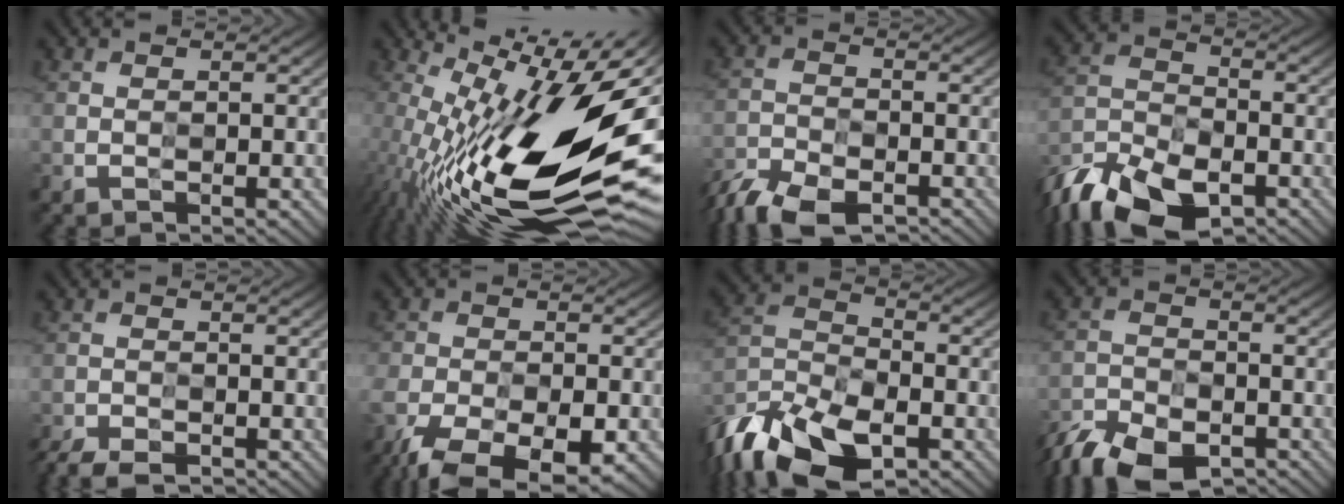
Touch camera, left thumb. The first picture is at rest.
{"total": 18.7, "force": [-1.5, 6.2, 17.6], "torque": [-0.279, -0.012, -0.027]}
{"total": 7.4, "force": [-6.3, 2.4, 3.1], "torque": [-0.065, -0.014, -0.125]}
{"total": 11.7, "force": [-8.9, 4.9, 5.8], "torque": [-0.129, -0.013, -0.184]}
{"total": 4.6, "force": [-4.1, 1.2, 1.8], "torque": [-0.034, -0.014, -0.076]}
{"total": 12.0, "force": [-8.6, 4.9, 6.7], "torque": [-0.132, -0.046, -0.140]}
{"total": 13.3, "force": [-9.5, 5.7, 7.4], "torque": [-0.172, -0.017, -0.189]}
{"total": 8.2, "force": [-7.0, 2.9, 3.2], "torque": [-0.070, -0.015, -0.137]}